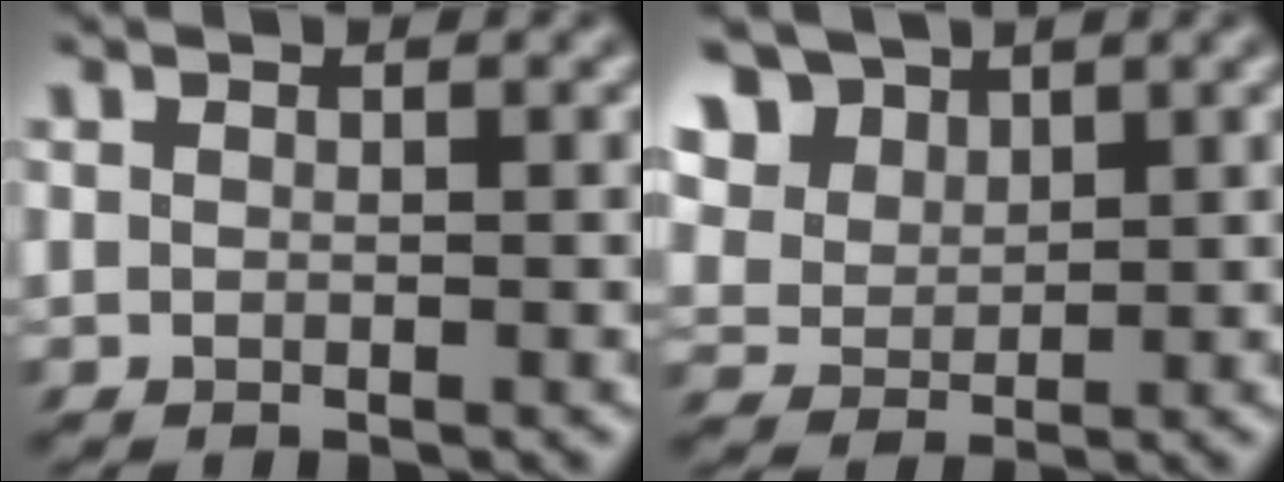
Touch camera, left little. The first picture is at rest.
{"total": 5.6, "force": [3.0, 3.5, 3.2], "torque": [-0.073, 0.020, 0.029]}